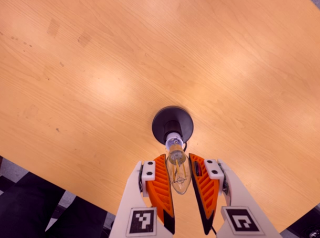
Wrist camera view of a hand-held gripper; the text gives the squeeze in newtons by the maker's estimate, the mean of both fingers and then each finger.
{"total": 11.5, "left": 11.9, "right": 11.1}